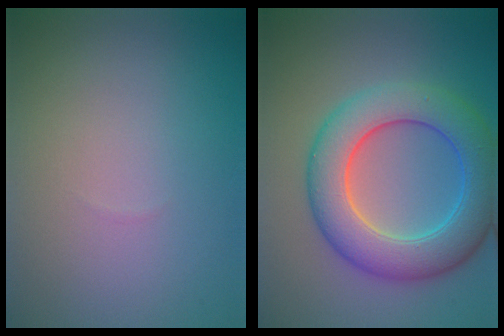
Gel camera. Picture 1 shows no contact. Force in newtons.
{"total": 8.1, "press": 8.1, "slide": 0.2}